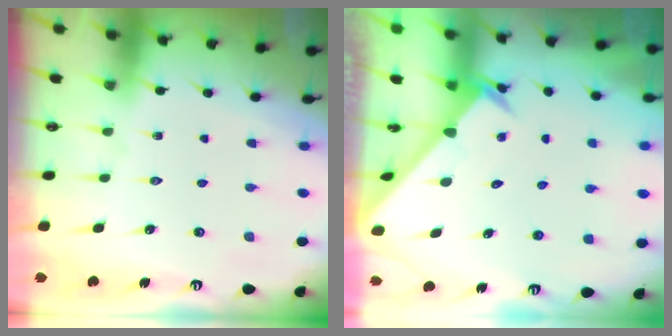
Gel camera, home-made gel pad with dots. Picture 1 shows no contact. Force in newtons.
{"total": 2.2, "press": 2.2, "slide": 0.2}